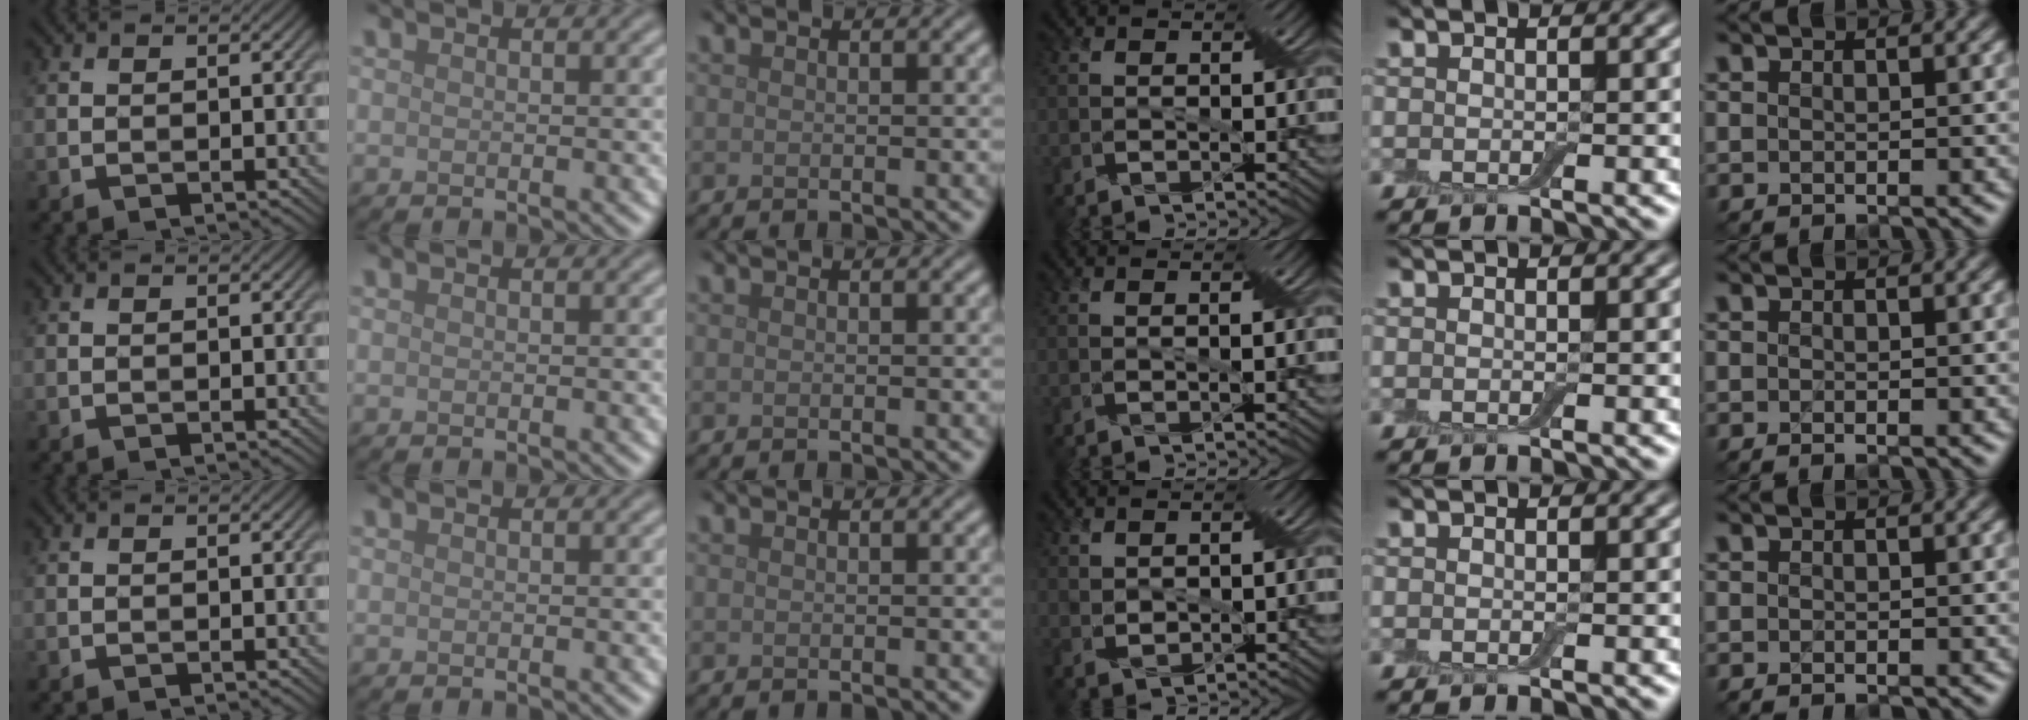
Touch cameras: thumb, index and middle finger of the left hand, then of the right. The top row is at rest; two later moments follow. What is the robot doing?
{"motion": "cut", "object": "cling film"}